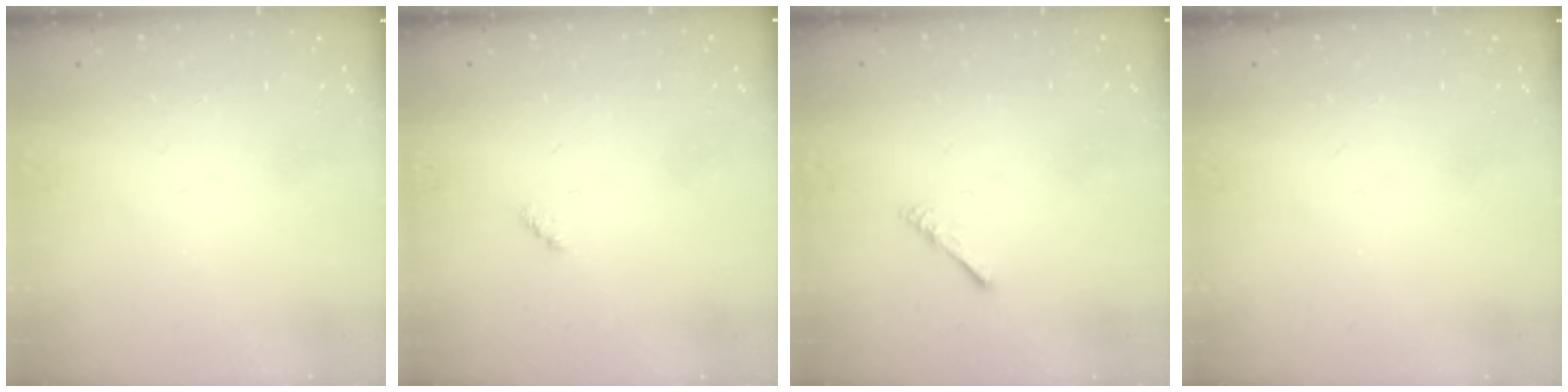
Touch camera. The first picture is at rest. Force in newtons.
{"total": 2.4, "press": 2.4, "slide": 0.5}
{"total": 1.6, "press": 1.6, "slide": 0.4}
{"total": 0.0}